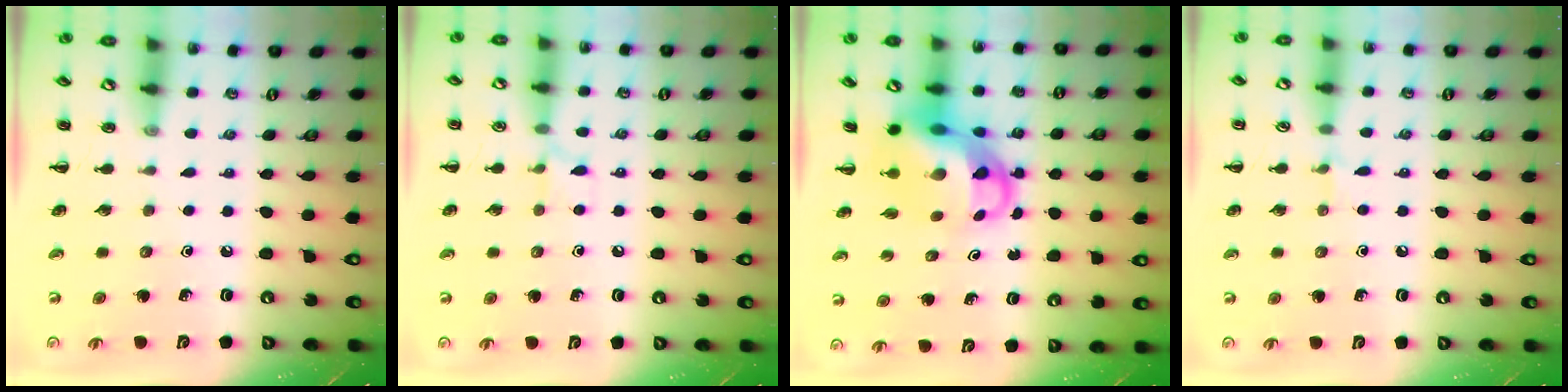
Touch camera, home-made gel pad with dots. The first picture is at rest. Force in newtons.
{"total": 4.8, "press": 4.6, "slide": 1.5}
{"total": 8.3, "press": 8.2, "slide": 1.3}
{"total": 4.6, "press": 4.4, "slide": 1.6}